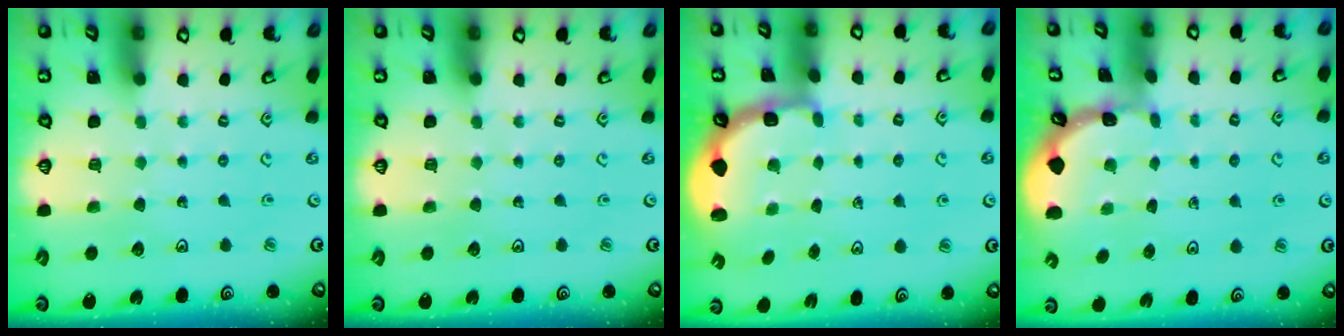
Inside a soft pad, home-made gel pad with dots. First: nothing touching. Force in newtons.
{"total": 0.0}
{"total": 2.5, "press": 2.3, "slide": 1.1}
{"total": 0.7, "press": 0.7, "slide": 0.1}